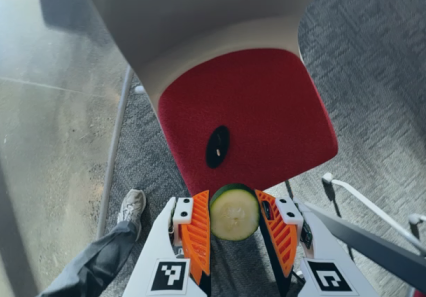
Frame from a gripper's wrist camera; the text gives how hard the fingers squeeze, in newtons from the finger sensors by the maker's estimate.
{"total": 10.9, "left": 11.2, "right": 10.6}